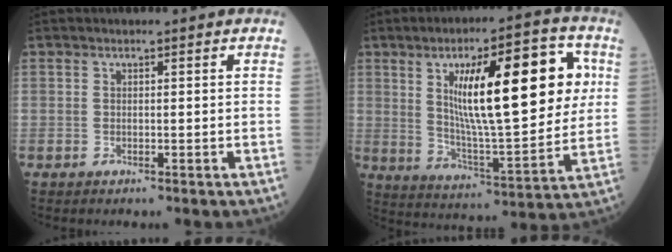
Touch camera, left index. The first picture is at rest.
{"total": 19.5, "force": [5.1, 4.4, 18.3], "torque": [-0.293, 0.008, 0.082]}